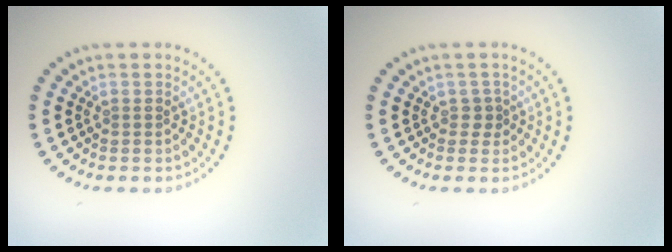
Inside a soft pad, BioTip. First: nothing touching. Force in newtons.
{"total": 1.0, "press": 0.7, "slide": 0.6}